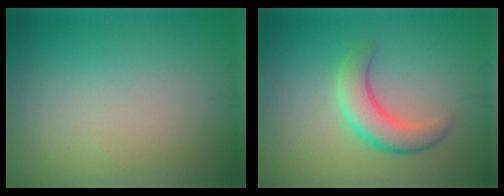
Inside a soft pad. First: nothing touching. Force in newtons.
{"total": 4.0, "press": 4.0, "slide": 0.2}